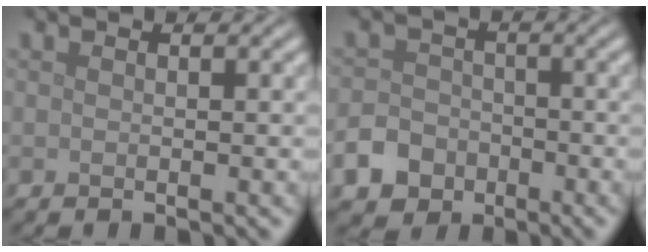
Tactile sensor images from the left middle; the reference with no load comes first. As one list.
[{"total": 5.7, "force": [-3.3, 4.4, 1.4], "torque": [-0.014, -0.016, -0.069]}]